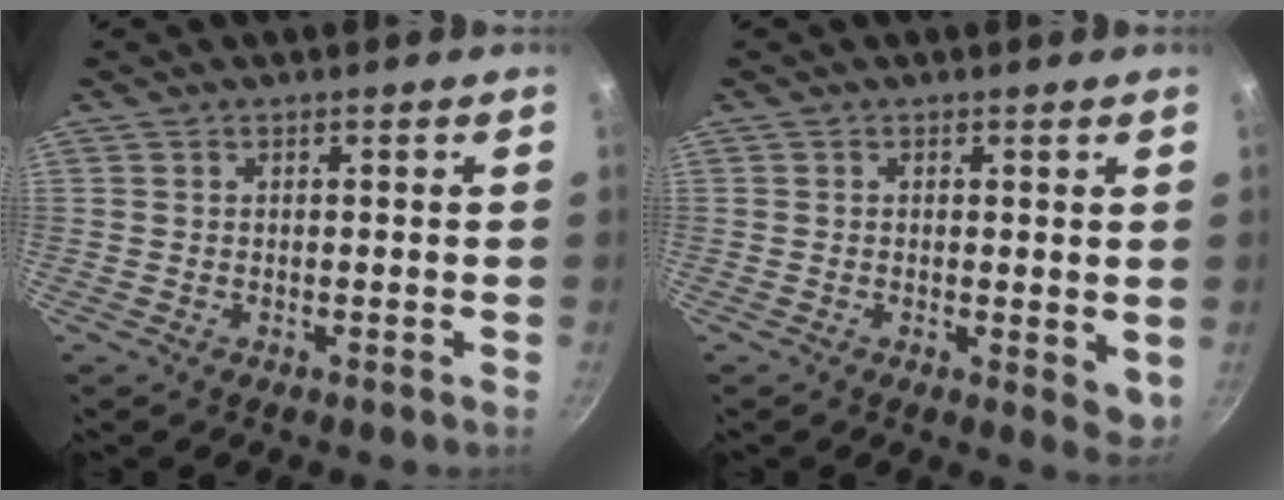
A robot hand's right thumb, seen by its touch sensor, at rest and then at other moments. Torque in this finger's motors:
{"motor_torque": [-0.49, 0.12, -0.13, -0.13, 0.00]}